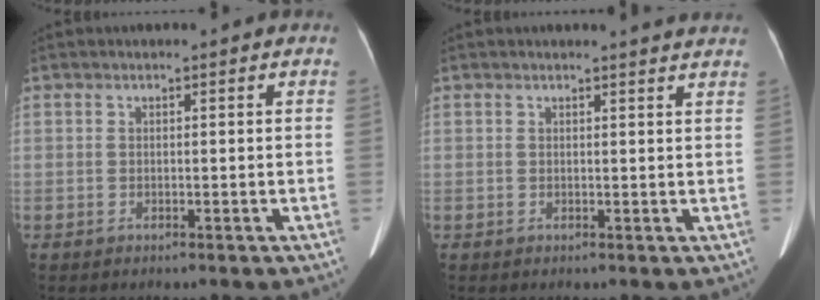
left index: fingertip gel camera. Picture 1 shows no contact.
{"total": 3.9, "force": [3.8, -0.1, 0.9], "torque": [-0.015, -0.004, 0.029]}